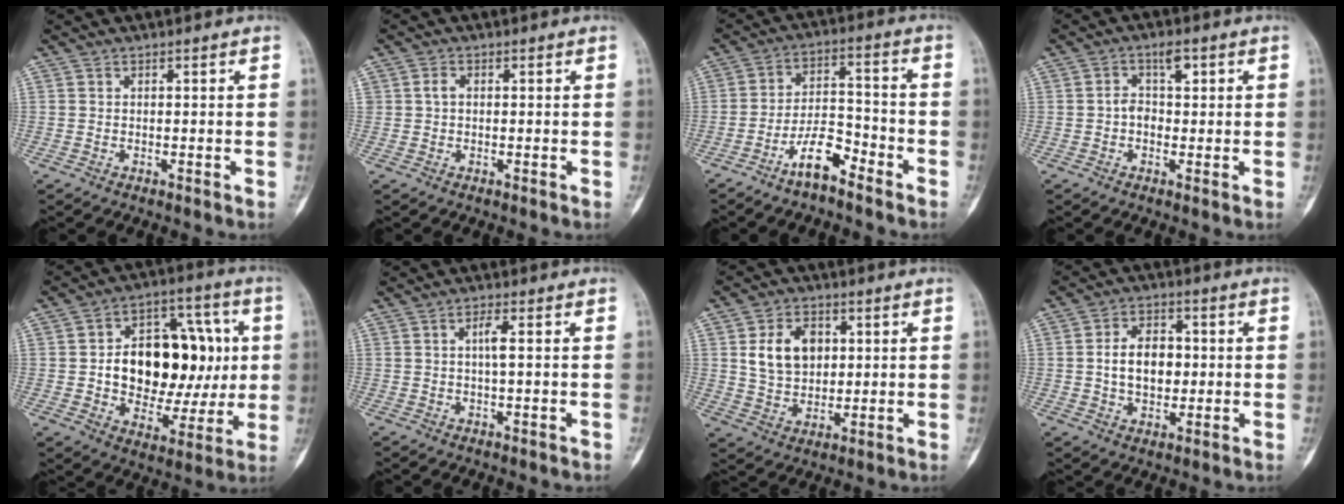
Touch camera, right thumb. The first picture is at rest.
{"total": 1.6, "force": [0.2, 1.2, 1.0], "torque": [-0.016, 0.005, 0.002]}
{"total": 8.1, "force": [-5.6, 2.8, 5.1], "torque": [-0.090, 0.050, -0.105]}
{"total": 4.4, "force": [0.7, 2.8, 3.3], "torque": [-0.045, 0.015, 0.008]}
{"total": 22.2, "force": [1.7, 14.1, 17.1], "torque": [-0.212, 0.022, 0.037]}
{"total": 2.7, "force": [0.2, 0.5, 2.7], "torque": [-0.055, 0.006, 0.004]}
{"total": 9.9, "force": [2.4, 7.3, 6.3], "torque": [-0.082, -0.007, 0.049]}
{"total": 8.8, "force": [0.1, 6.0, 6.4], "torque": [-0.085, 0.011, 0.001]}